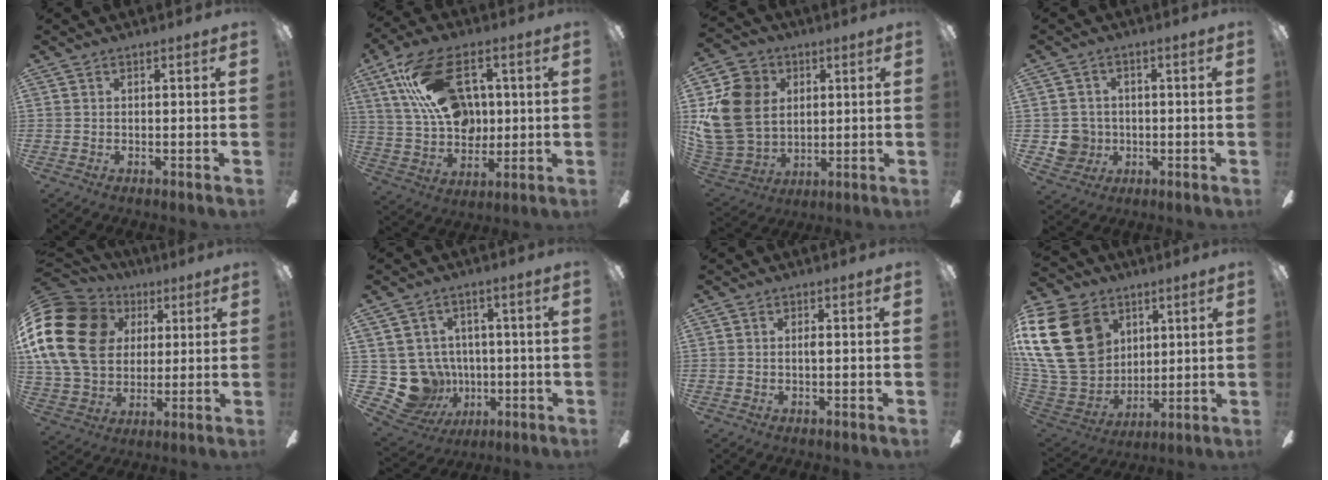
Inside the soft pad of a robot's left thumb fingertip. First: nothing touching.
{"total": 20.6, "force": [8.2, 12.8, 14.0], "torque": [-0.258, -0.008, 0.148]}
{"total": 17.4, "force": [3.9, 14.6, 8.6], "torque": [-0.210, 0.000, 0.075]}
{"total": 6.0, "force": [-0.4, 5.9, 0.9], "torque": [-0.026, 0.006, -0.002]}
{"total": 21.6, "force": [5.0, 17.0, 12.4], "torque": [-0.259, 0.000, 0.092]}
{"total": 12.5, "force": [-1.9, 11.7, 3.9], "torque": [-0.125, 0.002, -0.017]}
{"total": 0.7, "force": [0.1, 0.1, 0.7], "torque": [-0.014, 0.000, 0.001]}
{"total": 25.1, "force": [7.5, 19.3, 14.1], "torque": [-0.321, -0.016, 0.151]}